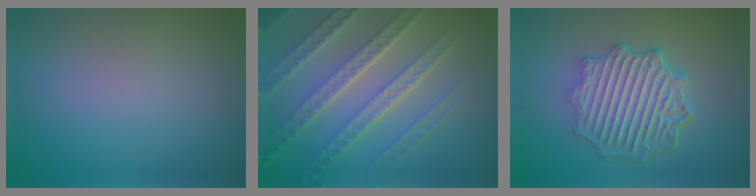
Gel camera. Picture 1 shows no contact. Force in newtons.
{"total": 7.9, "press": 5.7, "slide": 5.5}
{"total": 6.6, "press": 5.2, "slide": 4.0}